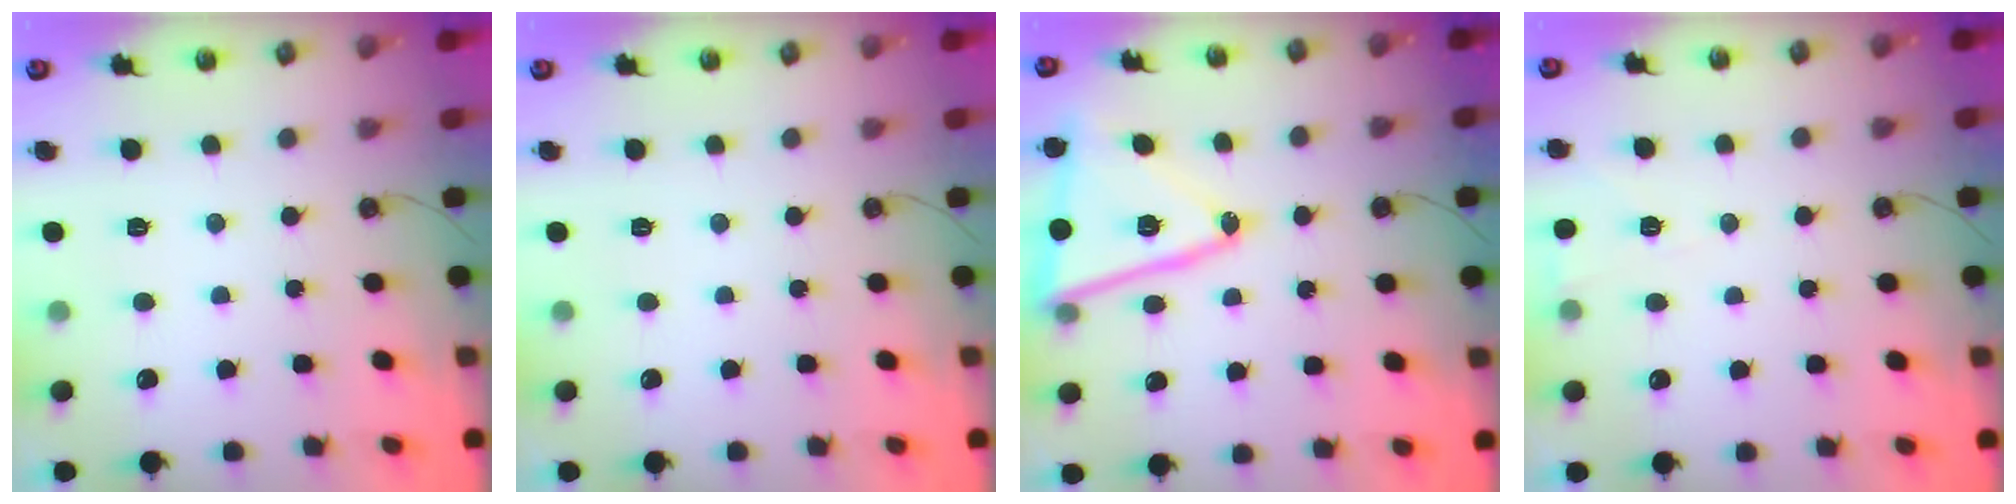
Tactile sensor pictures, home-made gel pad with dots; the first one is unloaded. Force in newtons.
{"total": 0.0}
{"total": 16.7, "press": 16.6, "slide": 1.5}
{"total": 2.5, "press": 2.4, "slide": 0.7}